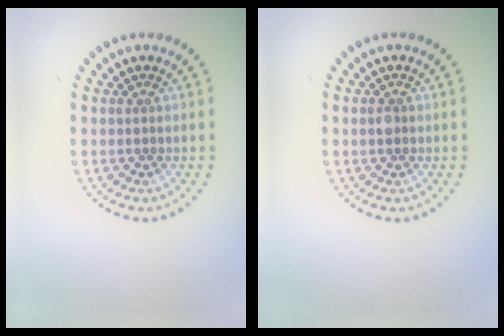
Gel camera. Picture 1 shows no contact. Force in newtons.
{"total": 1.0, "press": 1.0, "slide": 0.1}